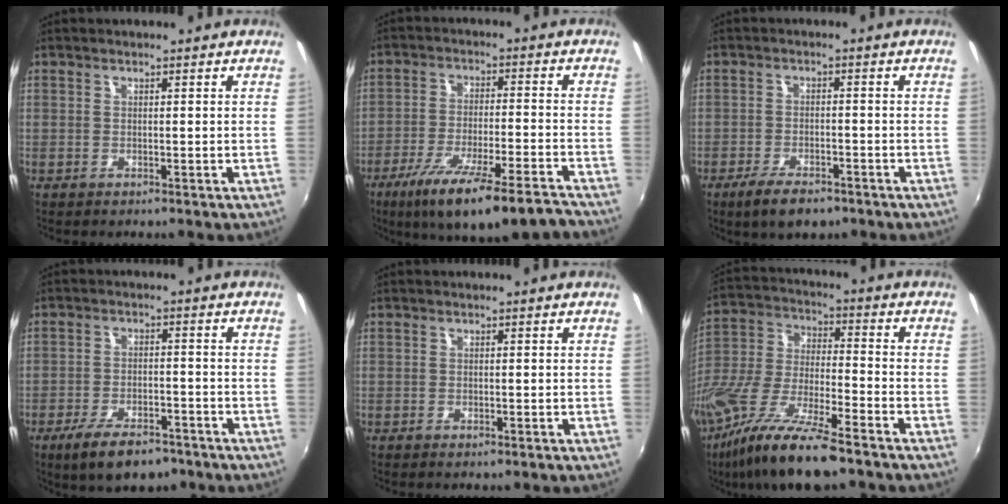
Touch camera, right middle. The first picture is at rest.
{"total": 16.8, "force": [-13.2, 2.0, 10.3], "torque": [-0.191, -0.046, -0.209]}
{"total": 7.3, "force": [-5.4, 2.6, 4.1], "torque": [-0.100, -0.020, -0.091]}
{"total": 10.3, "force": [-7.5, 4.1, 5.7], "torque": [-0.130, -0.021, -0.121]}
{"total": 0.9, "force": [-0.8, 0.3, 0.3], "torque": [-0.006, 0.000, -0.010]}
{"total": 19.1, "force": [-13.2, 4.0, 13.3], "torque": [-0.270, -0.036, -0.249]}